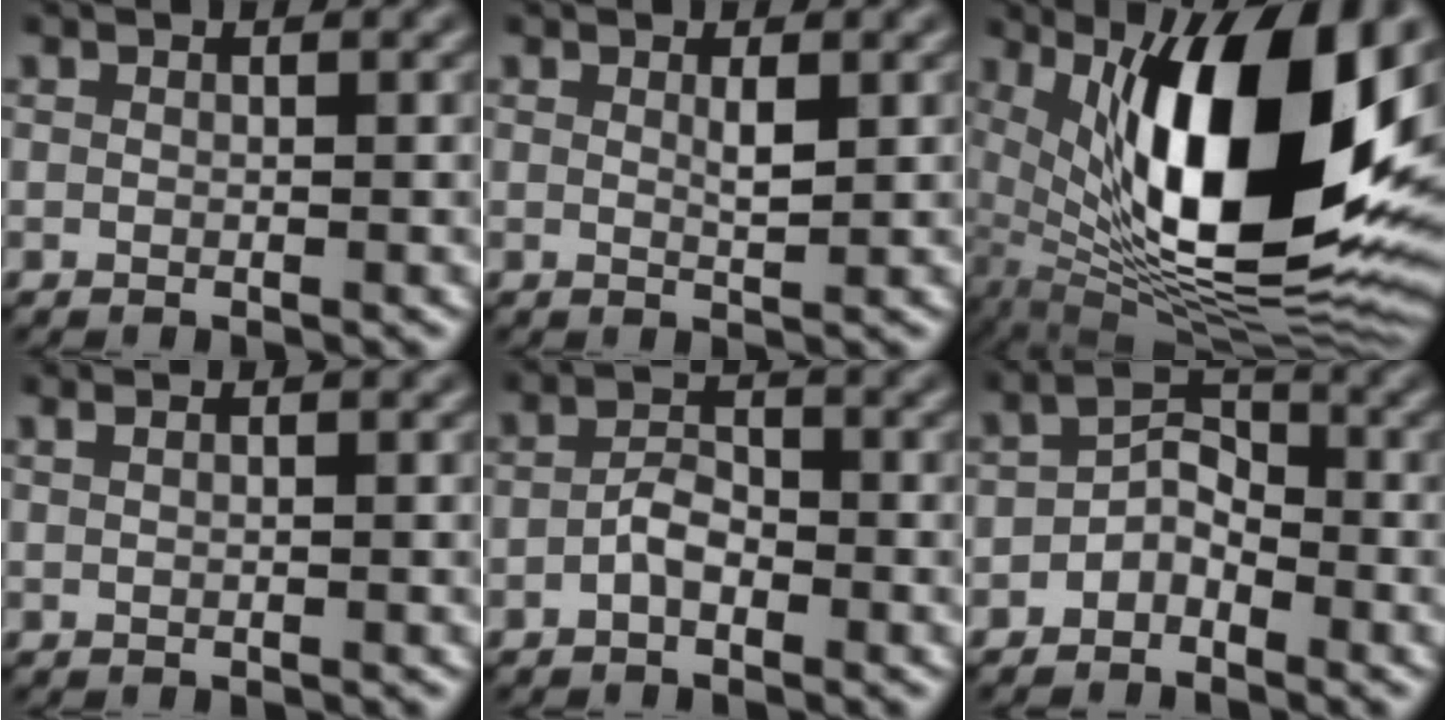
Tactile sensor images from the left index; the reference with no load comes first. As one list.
[{"total": 1.0, "force": [0.4, 0.1, 1.0], "torque": [-0.023, -0.004, 0.004]}, {"total": 15.6, "force": [3.7, 6.2, 13.8], "torque": [-0.220, -0.026, 0.062]}, {"total": 1.8, "force": [0.9, 0.9, 1.3], "torque": [-0.008, -0.005, -0.009]}, {"total": 2.0, "force": [-1.1, 0.9, 1.3], "torque": [-0.032, 0.001, -0.025]}, {"total": 2.5, "force": [-1.7, 1.4, 1.1], "torque": [-0.022, 0.009, -0.036]}]